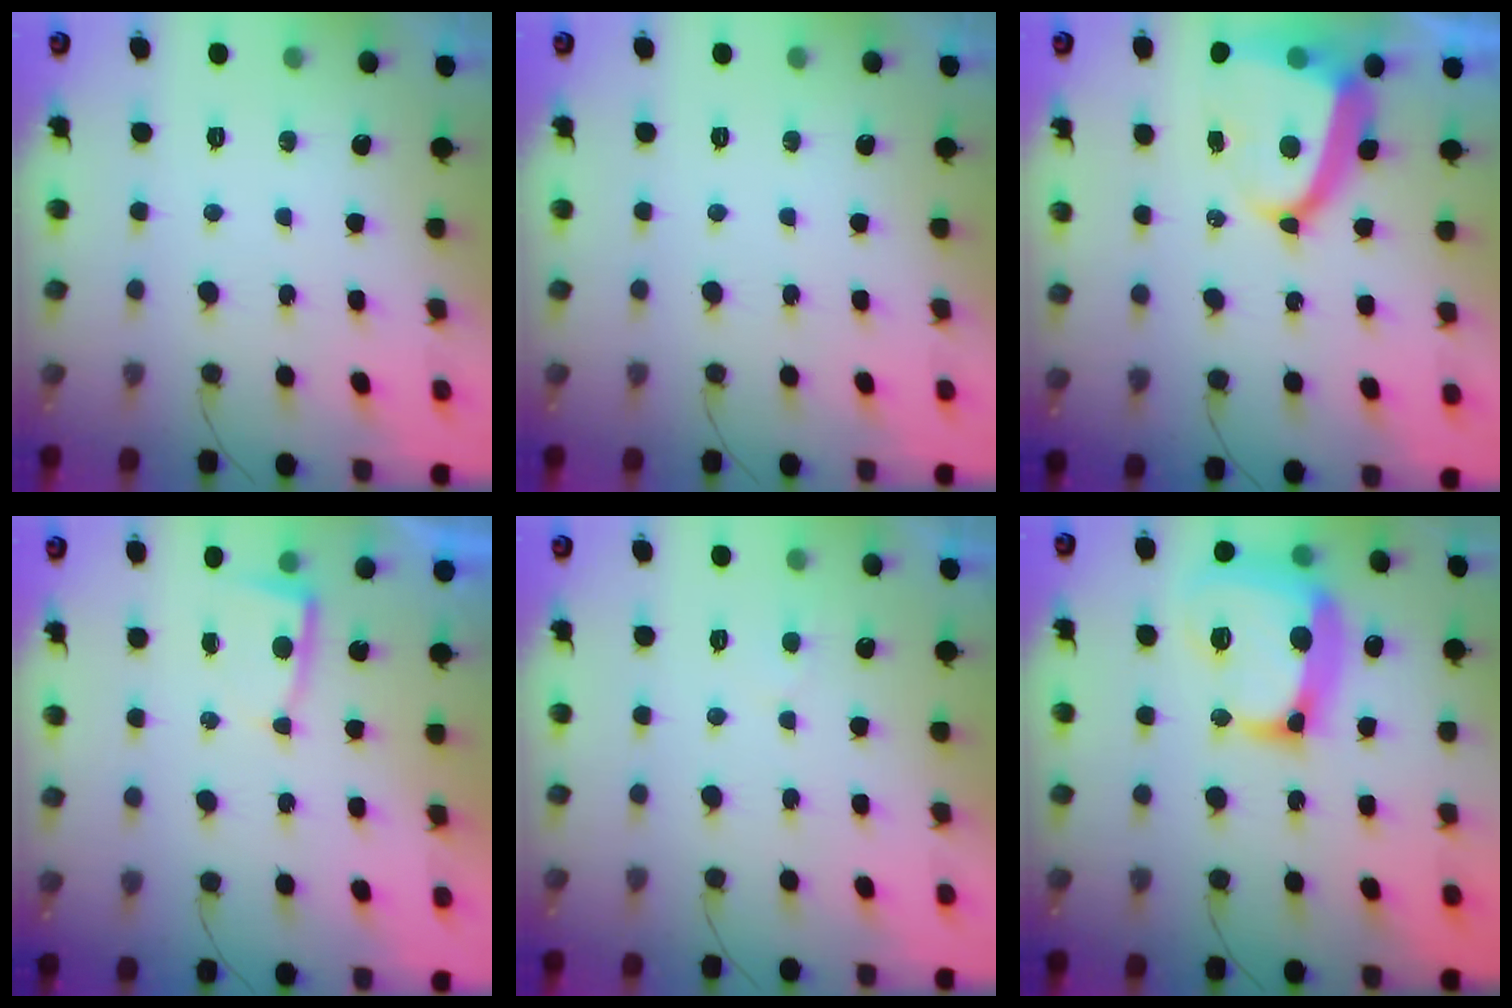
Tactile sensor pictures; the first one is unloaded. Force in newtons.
{"total": 0.0}
{"total": 12.5, "press": 12.4, "slide": 2.0}
{"total": 2.9, "press": 2.9, "slide": 0.4}
{"total": 2.8, "press": 2.8, "slide": 0.3}
{"total": 20.5, "press": 20.4, "slide": 1.7}